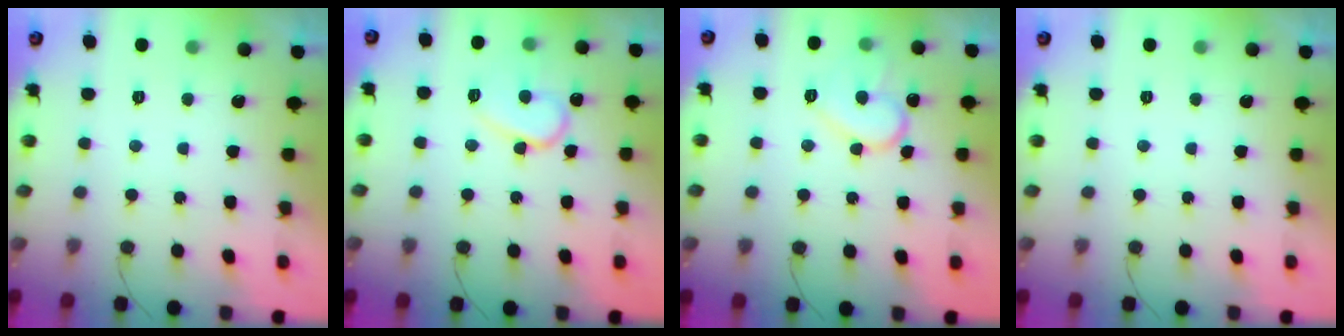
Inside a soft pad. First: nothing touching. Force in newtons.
{"total": 10.8, "press": 10.8, "slide": 1.0}
{"total": 11.7, "press": 11.6, "slide": 0.9}
{"total": 0.0}